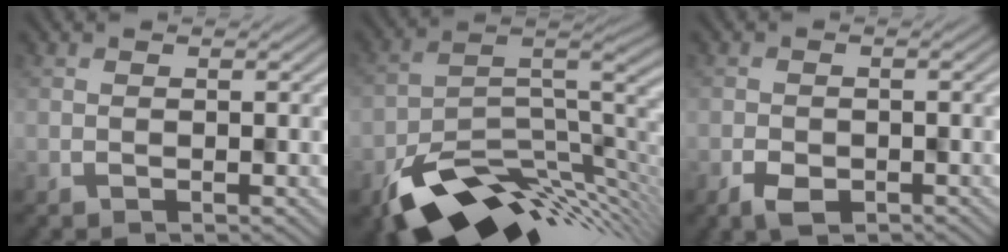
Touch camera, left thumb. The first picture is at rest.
{"total": 12.3, "force": [-6.3, 5.9, 8.7], "torque": [-0.159, -0.029, -0.090]}
{"total": 3.0, "force": [-1.7, 1.8, 1.6], "torque": [-0.026, -0.006, -0.032]}